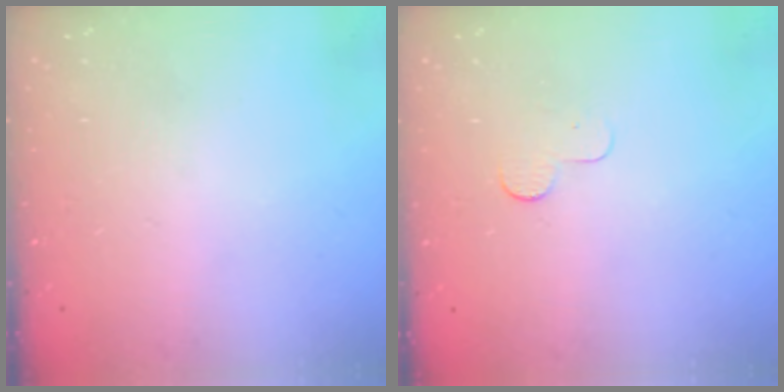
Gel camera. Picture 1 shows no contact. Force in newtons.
{"total": 2.9, "press": 2.9, "slide": 0.3}